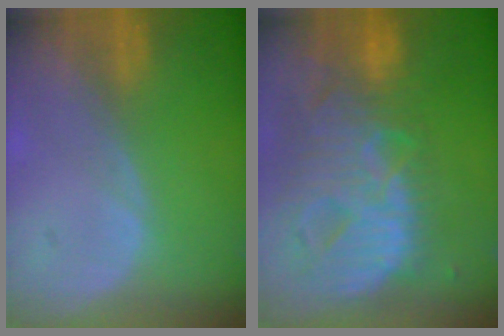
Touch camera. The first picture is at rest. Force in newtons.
{"total": 13.7, "press": 11.7, "slide": 7.2}